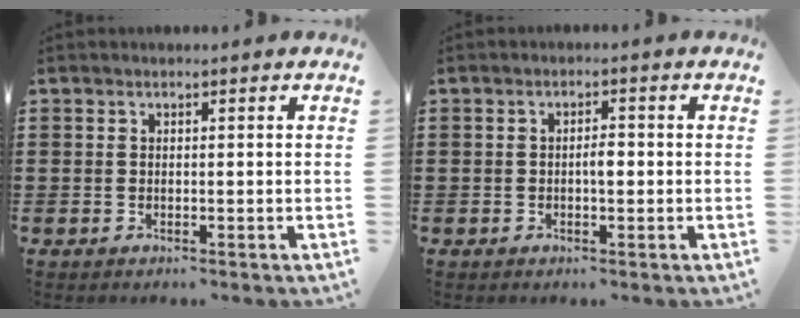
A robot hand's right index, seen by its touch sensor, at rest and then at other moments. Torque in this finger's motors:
{"motor_torque": [0.45, -0.18, 0.07, 0.06]}